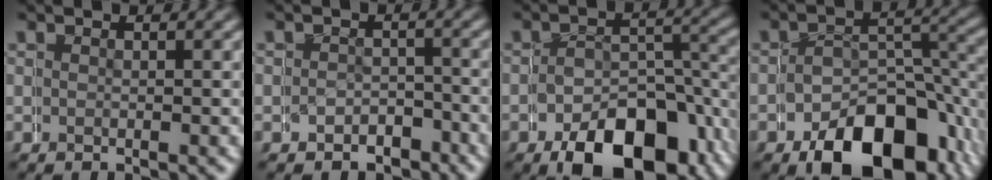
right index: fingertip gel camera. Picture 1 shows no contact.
{"total": 3.7, "force": [-2.3, 2.6, -1.4], "torque": [0.022, -0.012, -0.040]}
{"total": 8.1, "force": [-4.4, 4.6, 5.0], "torque": [-0.062, -0.019, -0.065]}
{"total": 8.1, "force": [-4.8, 4.3, 4.9], "torque": [-0.060, -0.018, -0.070]}